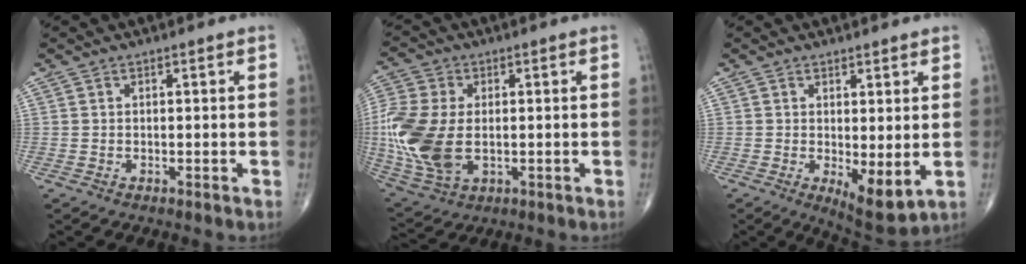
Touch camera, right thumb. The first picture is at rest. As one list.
[{"total": 18.0, "force": [-1.2, 11.2, 14.0], "torque": [-0.346, -0.015, -0.011]}, {"total": 6.8, "force": [-0.6, 2.5, 6.3], "torque": [-0.087, -0.021, 0.000]}]